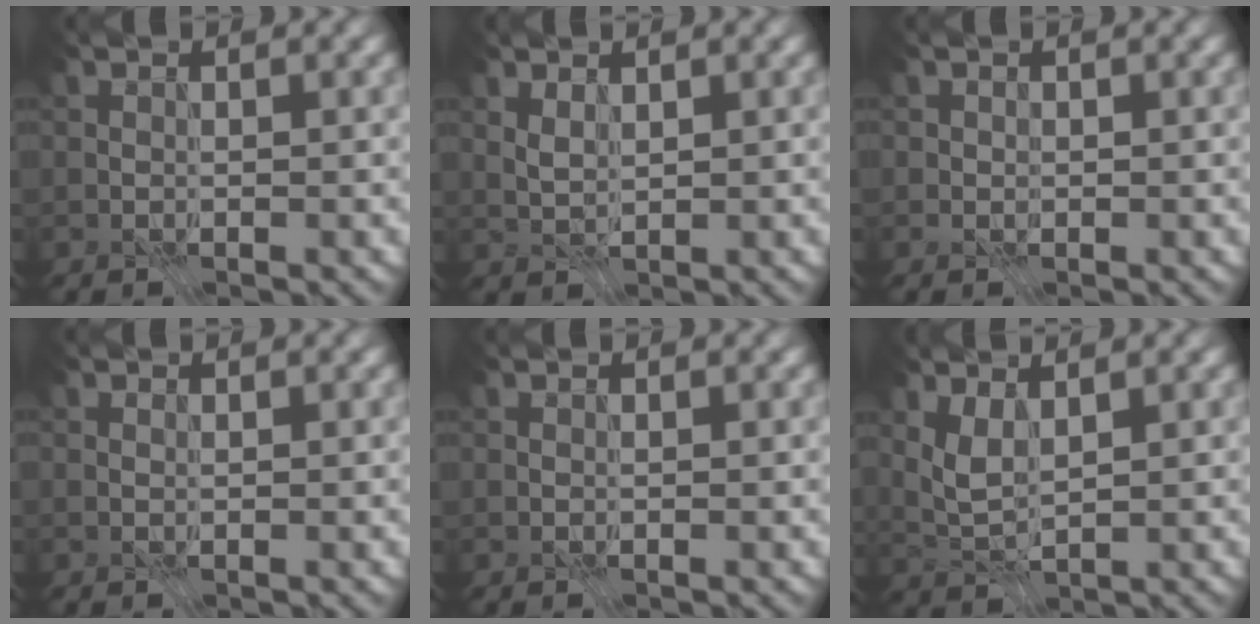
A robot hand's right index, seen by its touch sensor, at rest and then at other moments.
{"total": 1.1, "force": [0.5, 0.5, 0.8], "torque": [-0.019, -0.004, 0.012]}
{"total": 0.6, "force": [0.0, 0.5, 0.1], "torque": [-0.001, -0.003, 0.005]}
{"total": 0.0}
{"total": 0.0}
{"total": 1.8, "force": [0.7, 0.6, 1.5], "torque": [-0.036, -0.007, 0.016]}